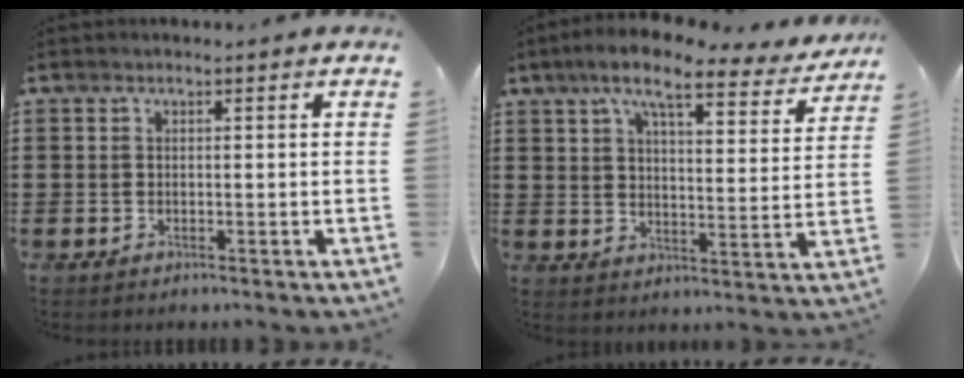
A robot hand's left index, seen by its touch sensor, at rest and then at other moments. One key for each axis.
{"total": 9.3, "fx": 7.2, "fy": 1.6, "fz": 5.5, "tx": -0.116, "ty": -0.028, "tz": 0.120}